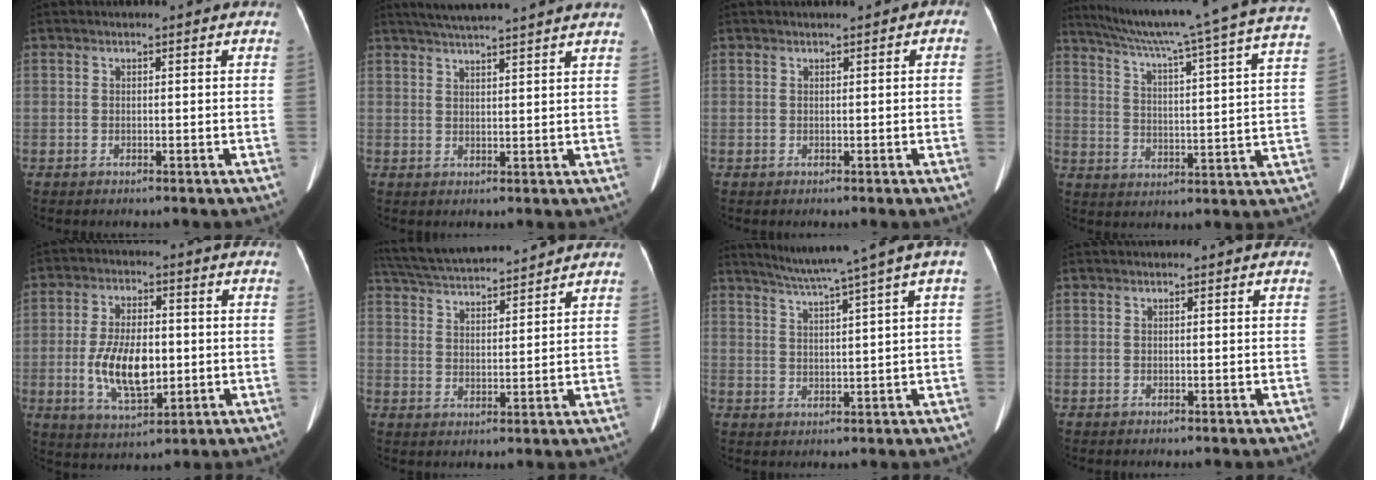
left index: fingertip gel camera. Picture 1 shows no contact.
{"total": 11.5, "force": [10.2, -0.5, 5.2], "torque": [-0.086, 0.027, 0.135]}
{"total": 0.8, "force": [0.1, 0.6, 0.6], "torque": [-0.008, 0.007, -0.002]}
{"total": 26.6, "force": [22.5, -1.3, 14.1], "torque": [-0.228, -0.045, 0.297]}
{"total": 10.3, "force": [-1.6, 4.5, 9.1], "torque": [-0.186, -0.009, -0.022]}
{"total": 12.2, "force": [11.5, 0.9, 3.9], "torque": [-0.086, 0.025, 0.189]}
{"total": 8.9, "force": [6.5, -2.2, 5.7], "torque": [-0.092, 0.005, 0.096]}
{"total": 0.0}